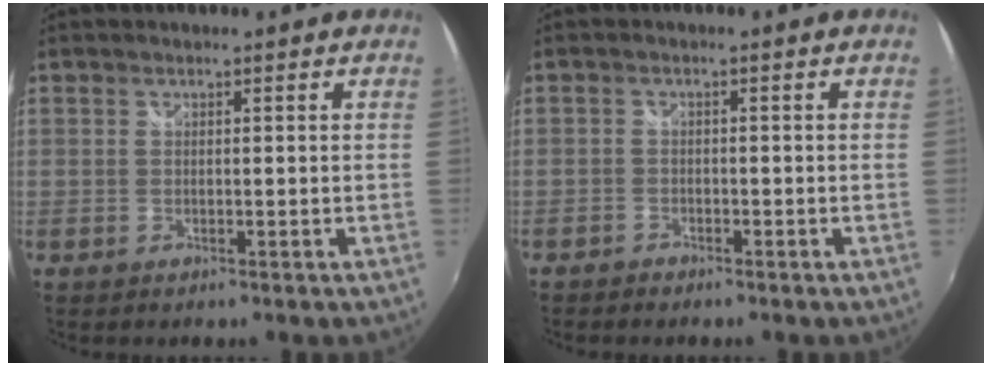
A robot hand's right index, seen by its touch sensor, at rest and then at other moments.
{"total": 1.9, "force": [-1.6, 1.0, 0.1], "torque": [-0.011, 0.000, -0.032]}